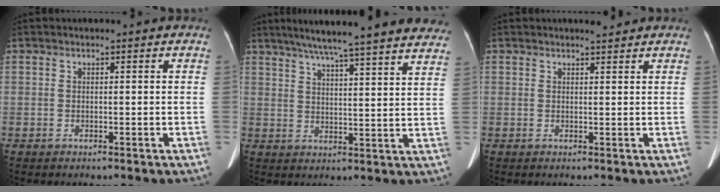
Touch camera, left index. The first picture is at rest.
{"total": 26.5, "force": [23.1, 1.6, 12.9], "torque": [-0.198, -0.008, 0.289]}
{"total": 1.4, "force": [1.3, 0.2, 0.4], "torque": [-0.010, -0.003, 0.023]}